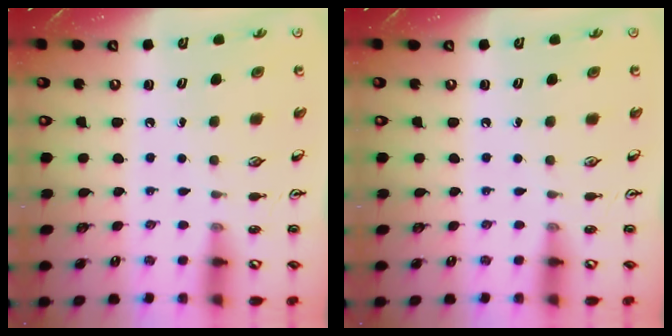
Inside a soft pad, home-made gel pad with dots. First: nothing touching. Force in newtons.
{"total": 0.0}